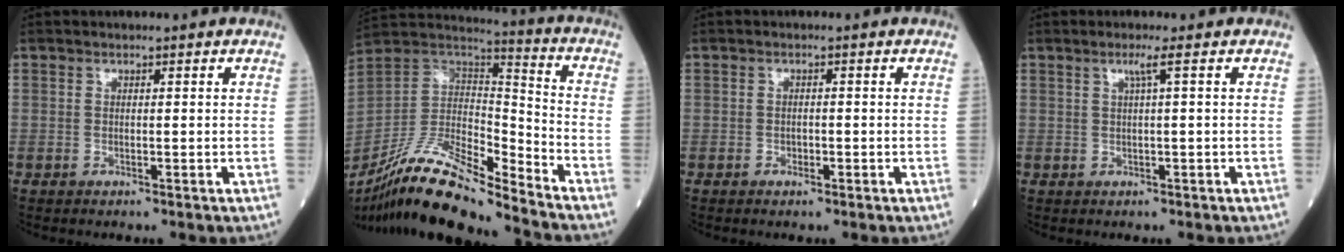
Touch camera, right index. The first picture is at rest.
{"total": 18.4, "force": [-15.0, 2.3, 10.5], "torque": [-0.213, 0.004, -0.278]}
{"total": 0.9, "force": [-0.5, 0.6, 0.6], "torque": [-0.012, 0.002, -0.003]}
{"total": 1.7, "force": [0.6, -0.6, 1.4], "torque": [-0.033, 0.000, 0.016]}